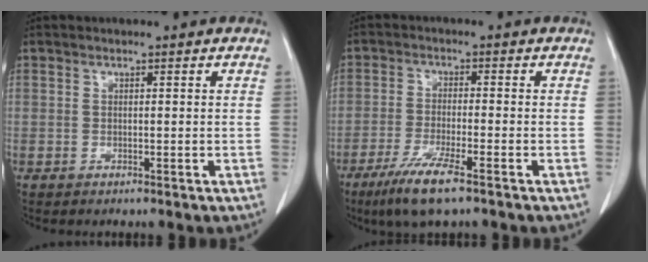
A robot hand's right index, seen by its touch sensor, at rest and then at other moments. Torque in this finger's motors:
{"motor_torque": [0.76, -0.79, 0.36, 0.12]}